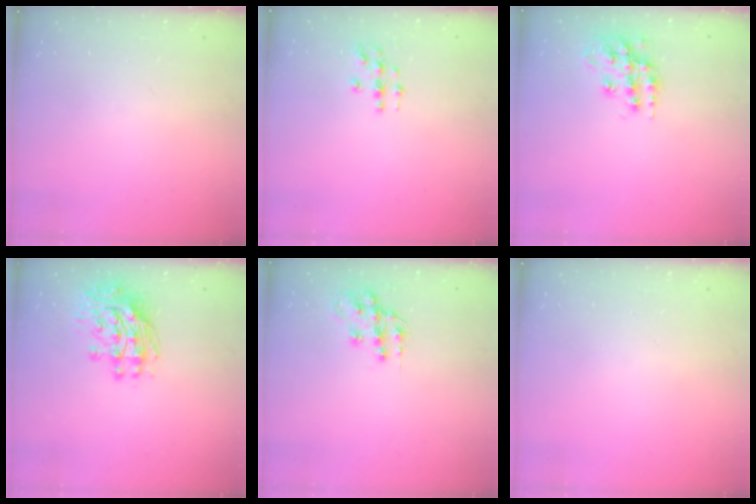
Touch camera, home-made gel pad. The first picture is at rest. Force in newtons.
{"total": 3.4, "press": 3.4, "slide": 0.2}
{"total": 15.0, "press": 15.0, "slide": 1.2}
{"total": 11.5, "press": 11.4, "slide": 1.2}
{"total": 12.7, "press": 12.6, "slide": 0.9}
{"total": 0.0}